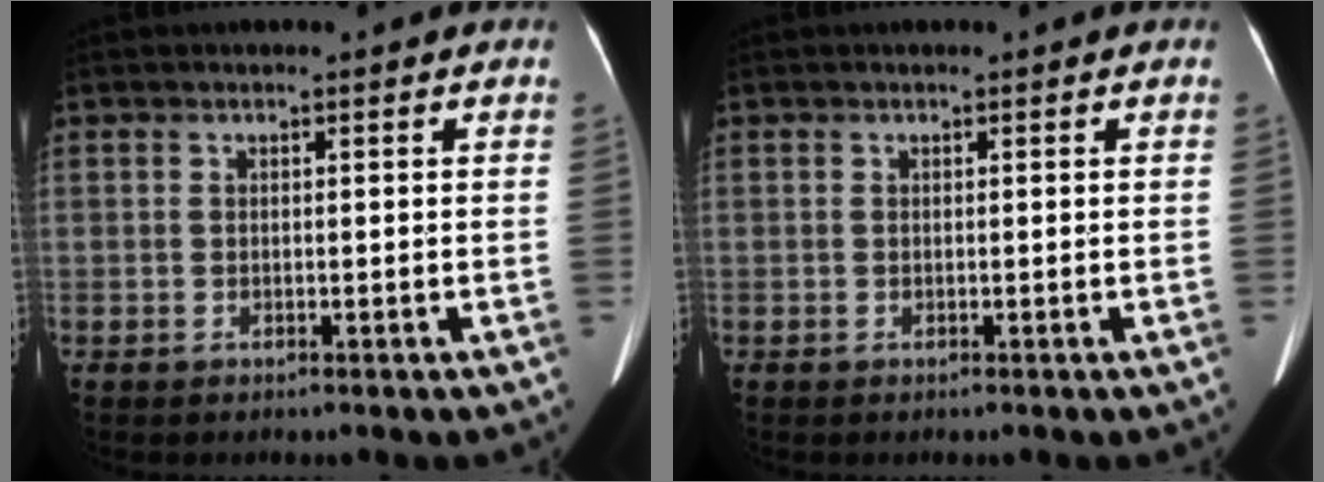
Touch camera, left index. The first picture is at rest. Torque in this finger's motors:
{"motor_torque": [0.00, 0.00, 0.00, 0.00]}